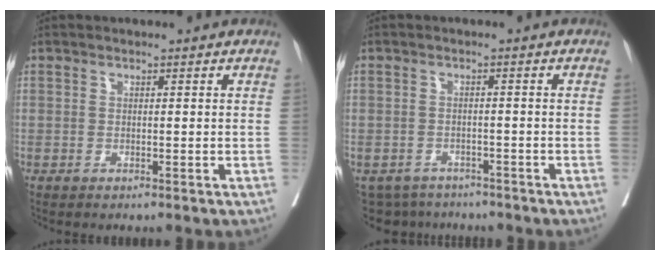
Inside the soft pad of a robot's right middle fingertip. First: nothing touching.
{"total": 6.2, "force": [-5.6, 2.7, 0.4], "torque": [-0.003, 0.002, -0.078]}